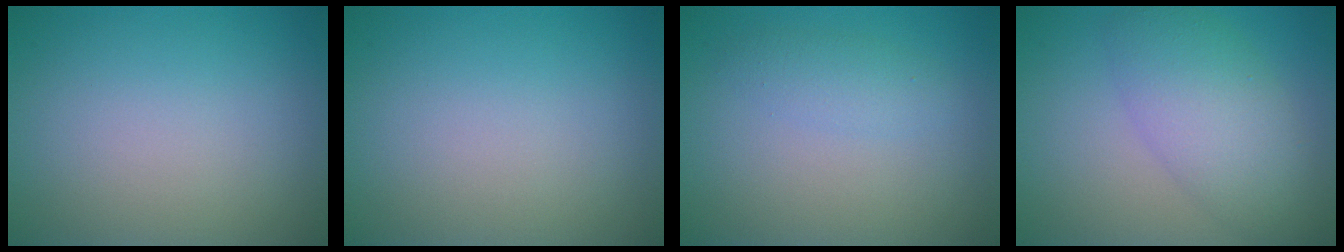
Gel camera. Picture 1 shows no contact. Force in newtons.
{"total": 0.0}
{"total": 1.6, "press": 1.6, "slide": 0.0}
{"total": 5.6, "press": 5.6, "slide": 0.4}